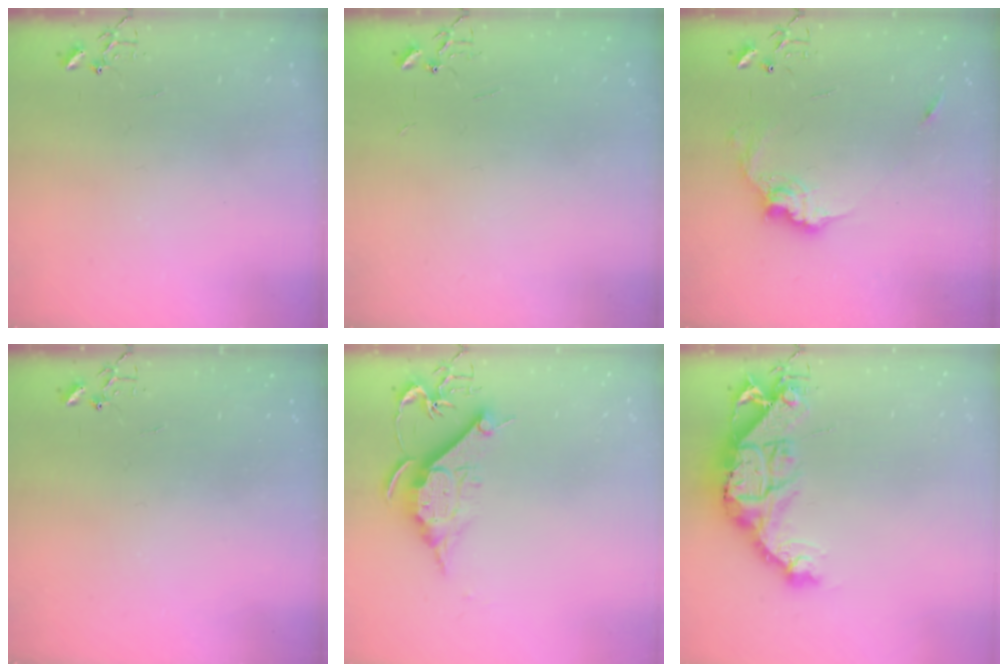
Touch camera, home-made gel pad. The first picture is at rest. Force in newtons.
{"total": 1.8, "press": 1.8, "slide": 0.2}
{"total": 11.5, "press": 11.5, "slide": 0.8}
{"total": 0.0}
{"total": 11.7, "press": 11.7, "slide": 0.9}
{"total": 18.1, "press": 18.0, "slide": 2.0}